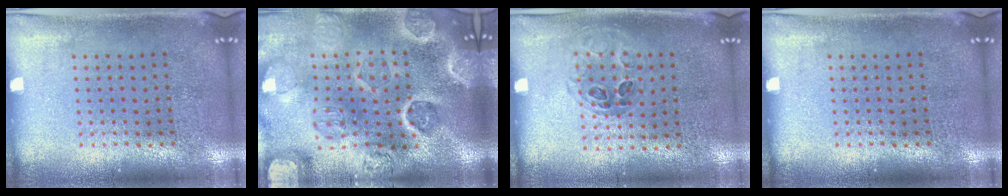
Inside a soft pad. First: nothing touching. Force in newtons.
{"total": 5.3, "press": 4.6, "slide": 2.7}
{"total": 1.0, "press": 0.7, "slide": 0.6}
{"total": 0.0}